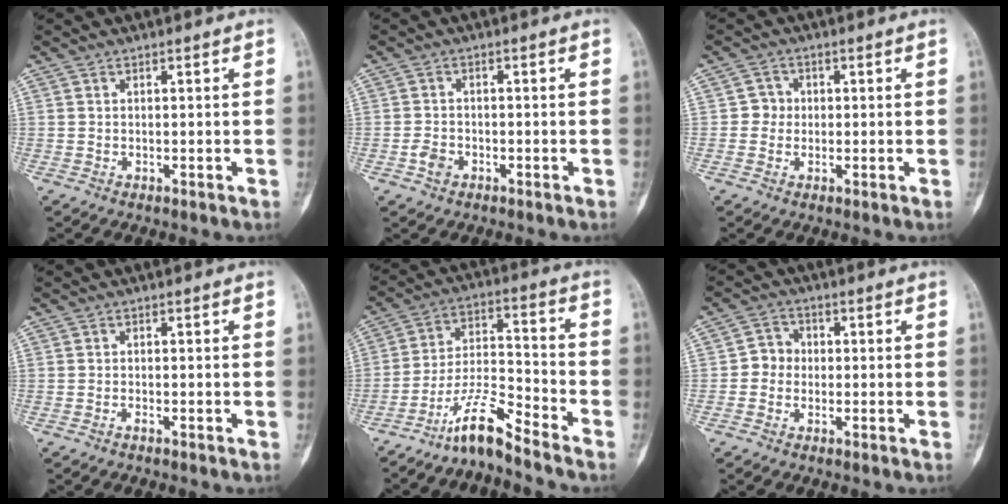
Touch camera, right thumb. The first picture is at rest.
{"total": 2.6, "force": [-1.2, 1.9, 1.2], "torque": [-0.019, 0.009, -0.022]}
{"total": 2.7, "force": [-0.1, 2.6, 0.6], "torque": [0.012, 0.009, -0.008]}
{"total": 0.6, "force": [-0.4, 0.2, 0.3], "torque": [-0.006, 0.003, -0.009]}
{"total": 9.3, "force": [-7.9, 0.7, 4.9], "torque": [-0.098, 0.074, -0.151]}
{"total": 3.8, "force": [-0.5, 3.4, 1.4], "torque": [-0.001, 0.010, -0.021]}